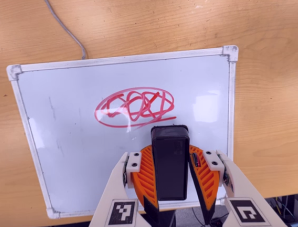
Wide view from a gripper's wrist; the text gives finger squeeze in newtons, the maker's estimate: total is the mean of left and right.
{"total": 7.5, "left": 6.8, "right": 8.2}